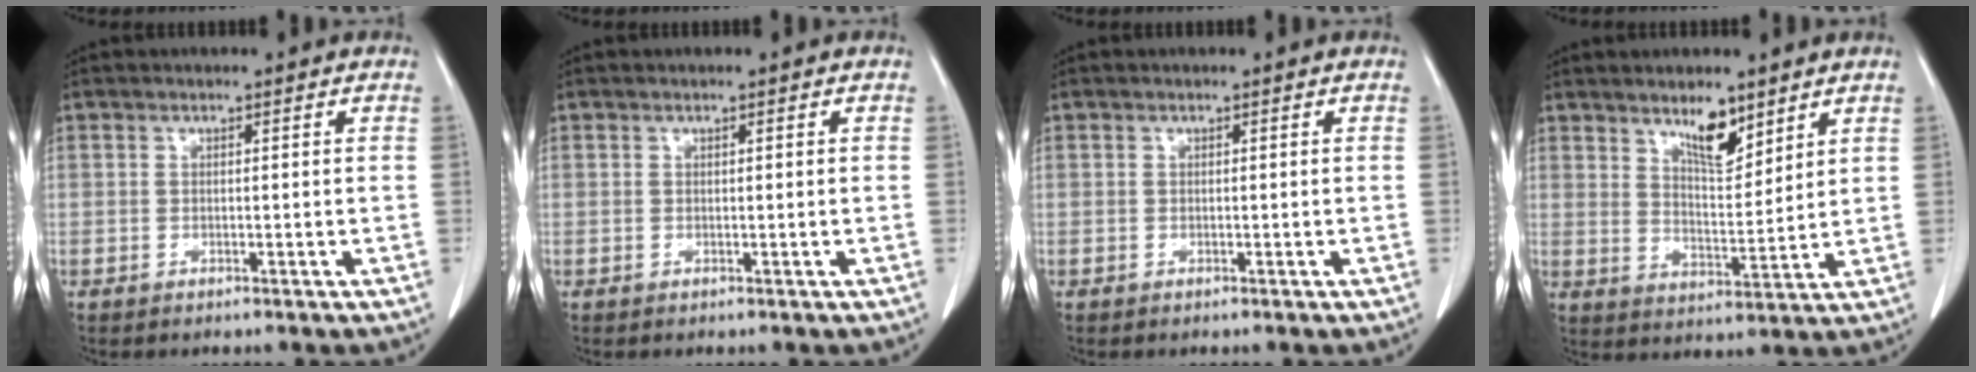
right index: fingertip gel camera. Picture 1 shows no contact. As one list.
[{"total": 0.0}, {"total": 0.0}, {"total": 6.5, "force": [4.7, 1.8, 4.1], "torque": [-0.074, -0.008, 0.086]}]